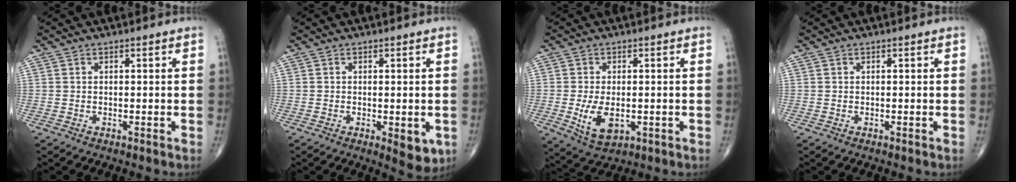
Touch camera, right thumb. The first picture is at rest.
{"total": 5.2, "force": [-1.5, 2.2, 4.5], "torque": [-0.043, -0.009, -0.015]}
{"total": 7.1, "force": [-1.3, 4.0, 5.8], "torque": [-0.100, -0.012, -0.013]}
{"total": 0.0}